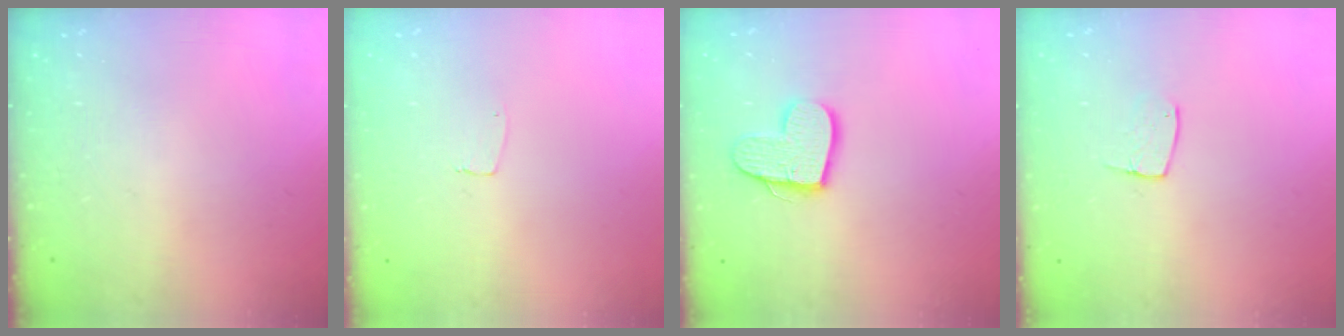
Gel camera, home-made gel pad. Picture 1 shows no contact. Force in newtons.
{"total": 3.2, "press": 3.2, "slide": 0.2}
{"total": 11.9, "press": 11.8, "slide": 1.1}
{"total": 6.5, "press": 6.5, "slide": 0.4}